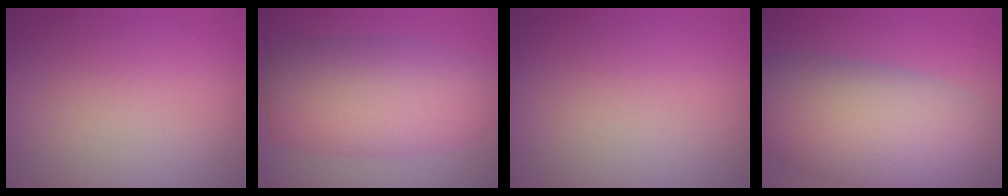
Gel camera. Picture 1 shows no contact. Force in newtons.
{"total": 8.3, "press": 8.3, "slide": 0.4}
{"total": 0.0}
{"total": 11.2, "press": 11.2, "slide": 0.6}